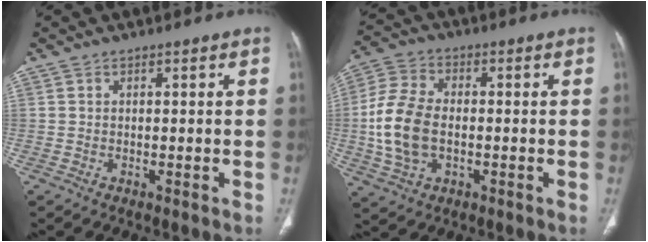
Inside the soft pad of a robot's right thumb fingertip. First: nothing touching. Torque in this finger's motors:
{"motor_torque": [-0.49, 0.56, 0.61, 0.85, 0.38]}